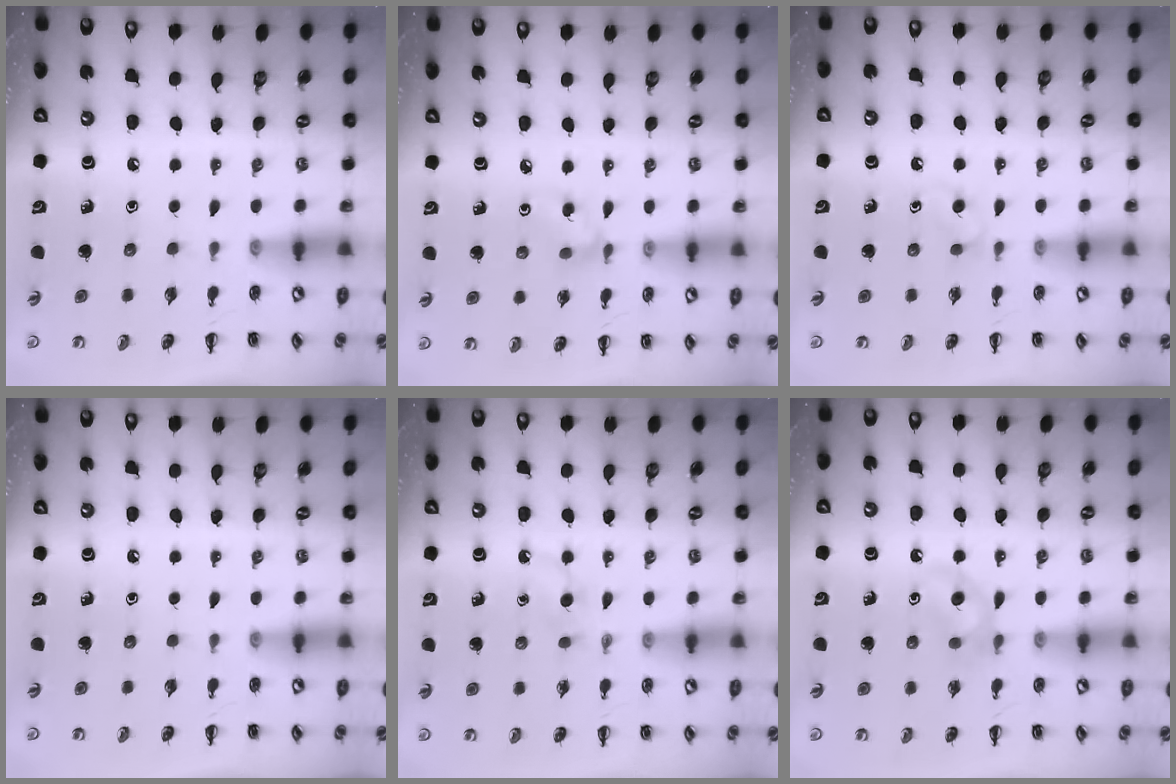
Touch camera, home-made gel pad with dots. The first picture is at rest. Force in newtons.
{"total": 3.0, "press": 2.8, "slide": 1.2}
{"total": 2.6, "press": 2.3, "slide": 1.2}
{"total": 0.0}
{"total": 2.8, "press": 2.6, "slide": 1.1}
{"total": 6.6, "press": 6.4, "slide": 1.6}